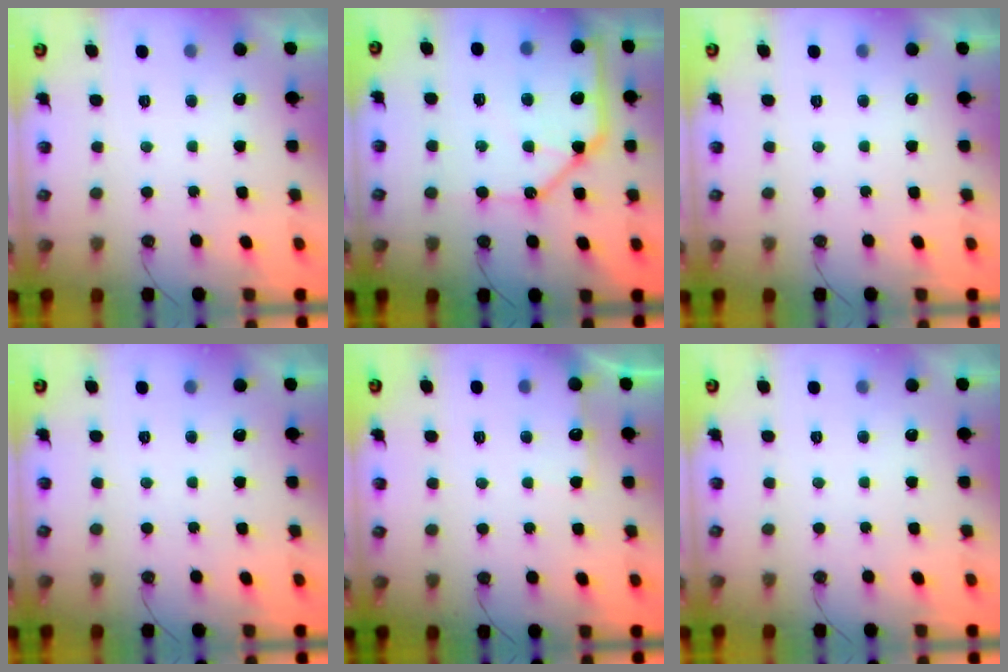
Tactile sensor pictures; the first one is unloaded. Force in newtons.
{"total": 16.7, "press": 16.5, "slide": 2.6}
{"total": 0.0}
{"total": 0.0}
{"total": 4.7, "press": 4.7, "slide": 0.6}
{"total": 0.0}